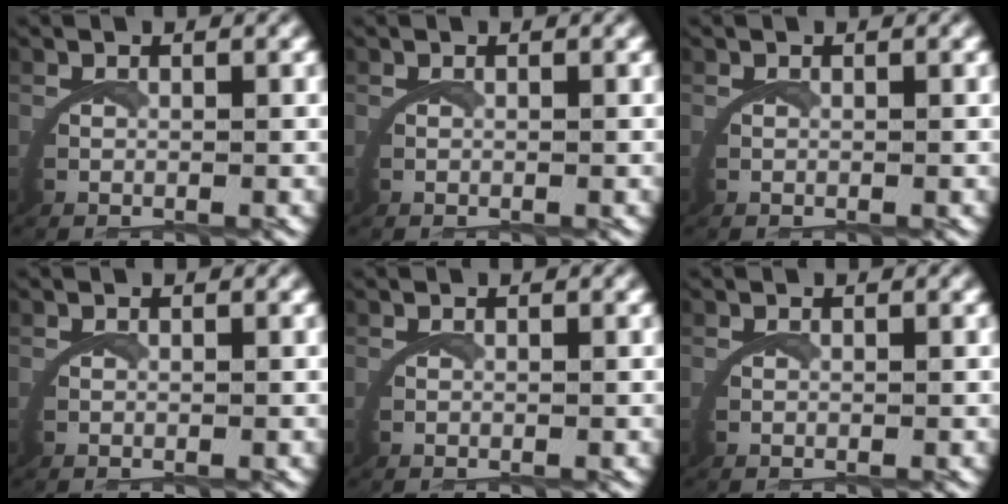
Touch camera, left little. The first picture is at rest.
{"total": 0.0}
{"total": 0.0}
{"total": 0.0}
{"total": 0.0}
{"total": 0.0}